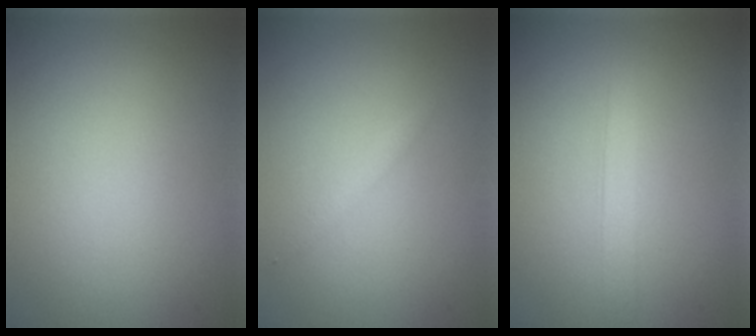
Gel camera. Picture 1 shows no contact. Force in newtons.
{"total": 0.7, "press": 0.7, "slide": 0.0}
{"total": 1.8, "press": 1.8, "slide": 0.1}